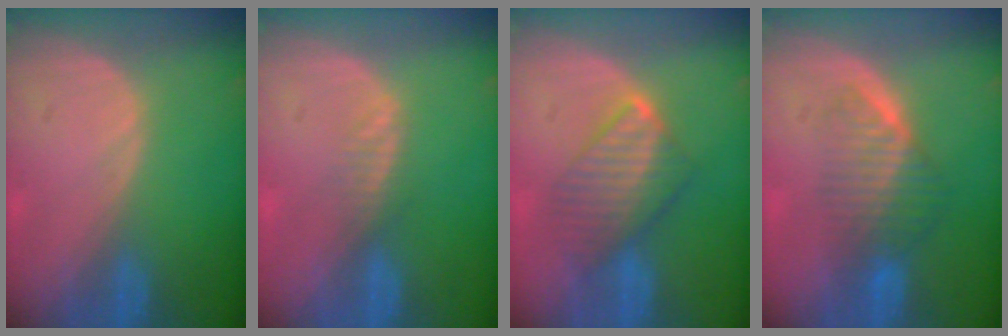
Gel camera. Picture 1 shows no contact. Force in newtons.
{"total": 1.6, "press": 1.6, "slide": 0.1}
{"total": 6.5, "press": 6.4, "slide": 0.9}
{"total": 6.5, "press": 5.7, "slide": 3.1}